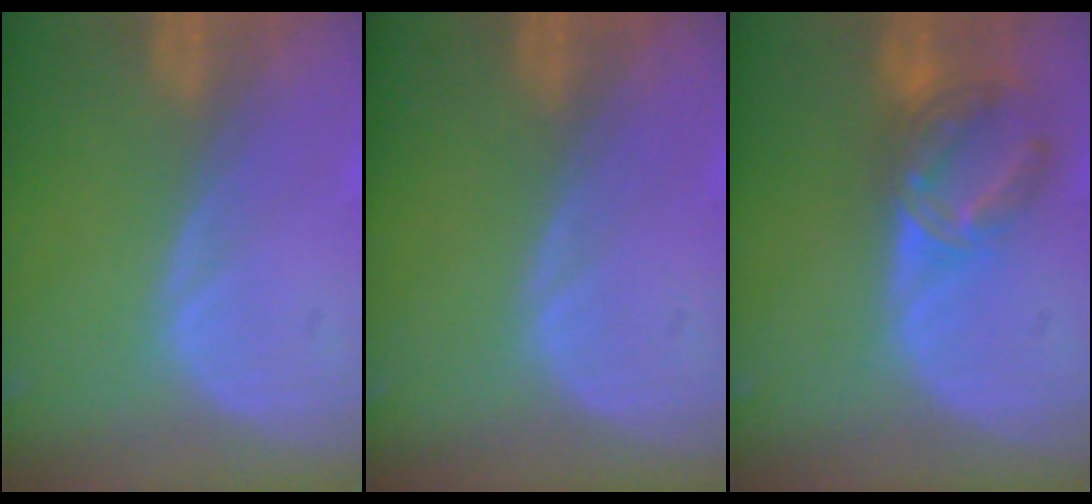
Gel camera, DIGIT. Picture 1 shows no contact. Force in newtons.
{"total": 0.0}
{"total": 7.3, "press": 6.3, "slide": 3.7}